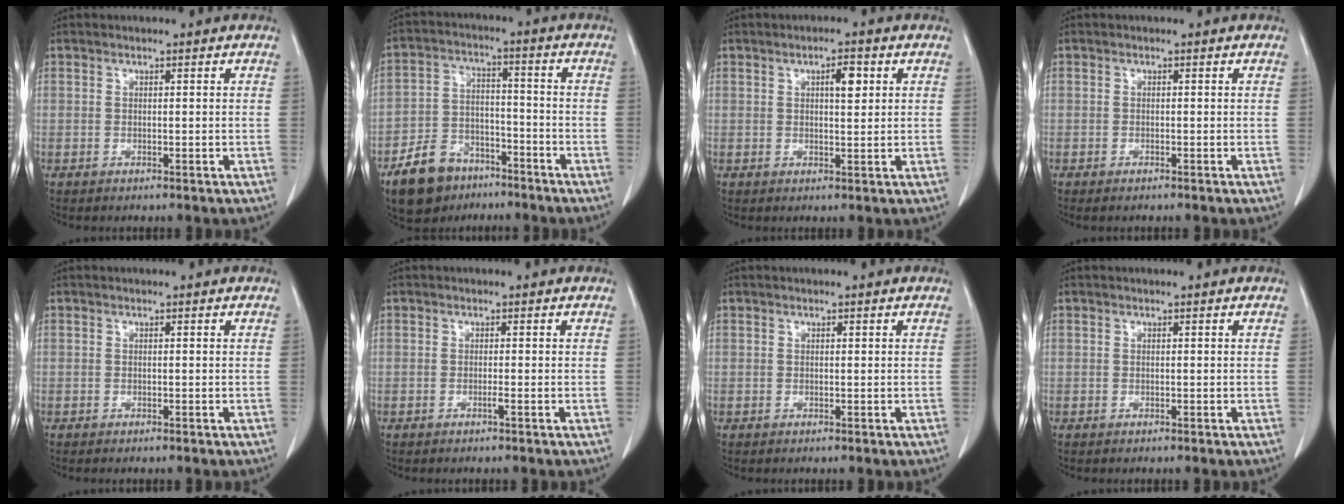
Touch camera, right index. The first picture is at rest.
{"total": 10.1, "force": [-7.0, 6.1, 4.0], "torque": [-0.092, 0.003, -0.118]}
{"total": 3.2, "force": [1.1, 0.9, 2.9], "torque": [-0.048, 0.001, 0.016]}
{"total": 0.8, "force": [-0.6, 0.1, 0.4], "torque": [-0.017, -0.005, -0.004]}
{"total": 0.0}
{"total": 0.6, "force": [-0.3, -0.1, 0.5], "torque": [-0.006, 0.001, -0.007]}
{"total": 0.0}
{"total": 0.0}